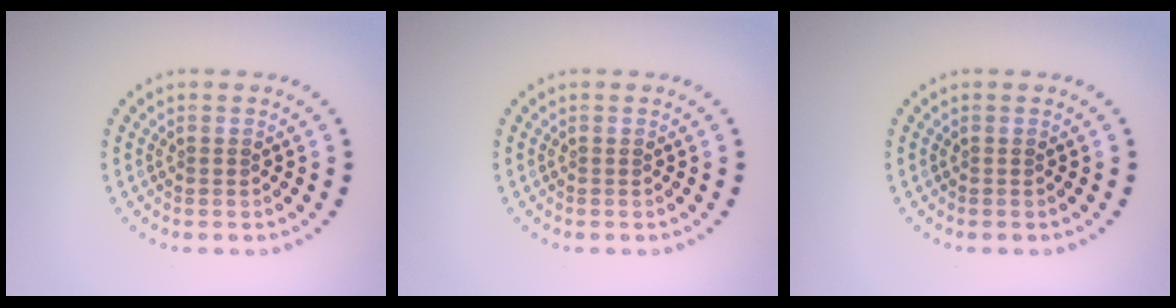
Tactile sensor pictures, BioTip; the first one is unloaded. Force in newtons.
{"total": 0.0}
{"total": 0.0}